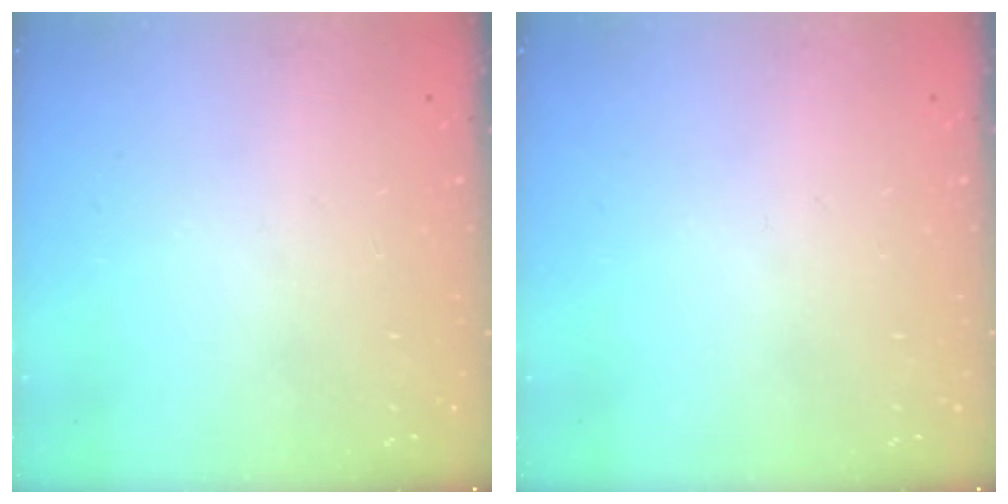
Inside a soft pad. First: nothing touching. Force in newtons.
{"total": 0.0}